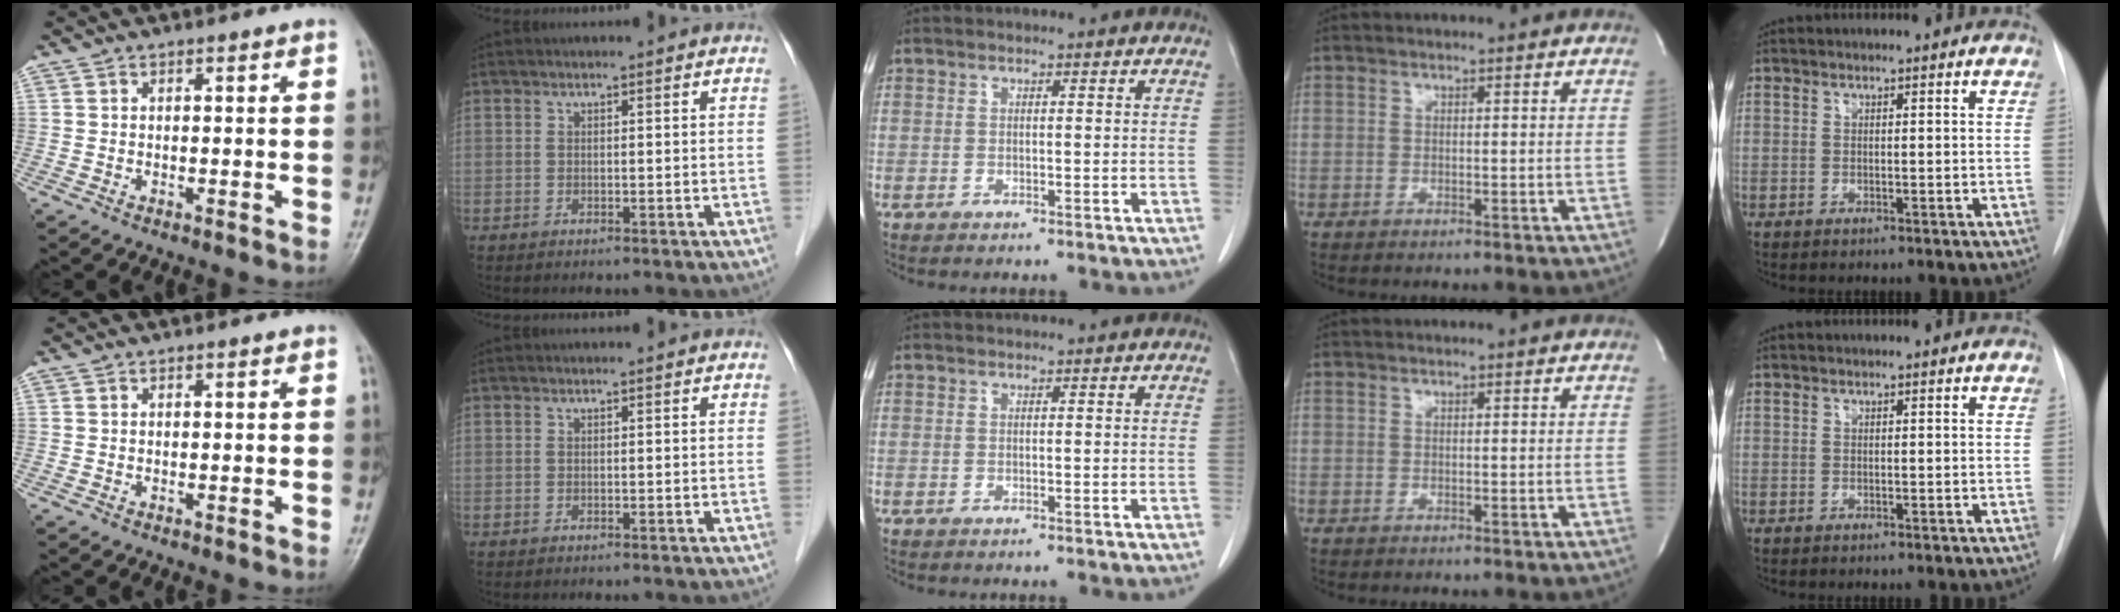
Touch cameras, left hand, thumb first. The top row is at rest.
{}